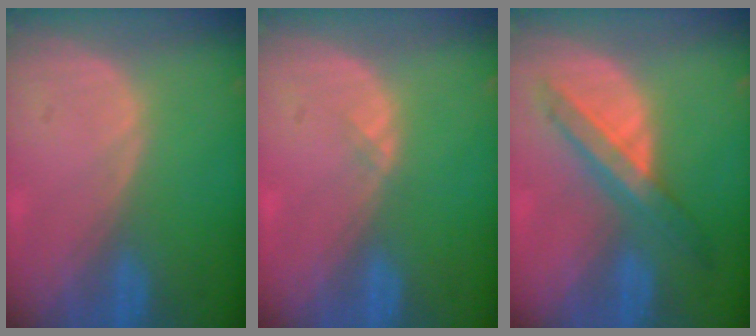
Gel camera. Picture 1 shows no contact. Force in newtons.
{"total": 0.8, "press": 0.5, "slide": 0.6}
{"total": 6.9, "press": 6.4, "slide": 2.5}